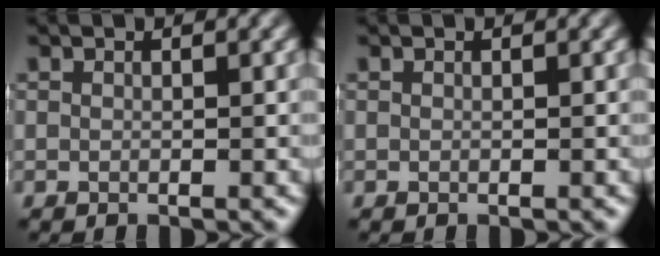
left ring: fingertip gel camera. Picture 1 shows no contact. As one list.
[{"total": 0.0}]